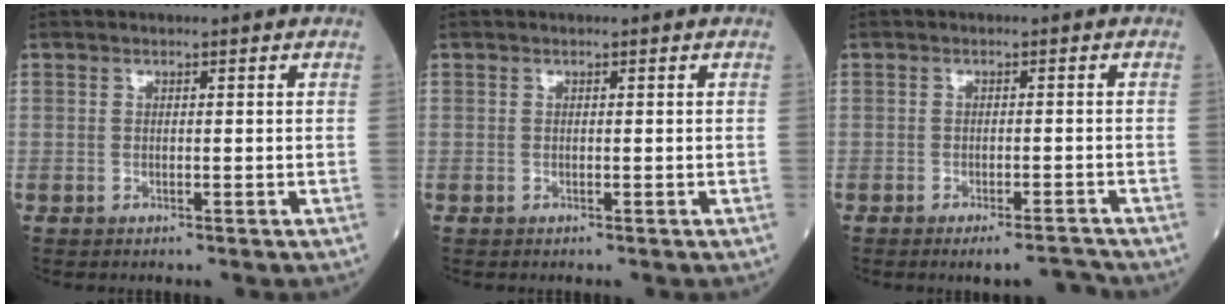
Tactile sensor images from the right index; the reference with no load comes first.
{"total": 0.0}
{"total": 3.3, "force": [-3.0, 0.0, 1.4], "torque": [-0.007, -0.006, -0.043]}